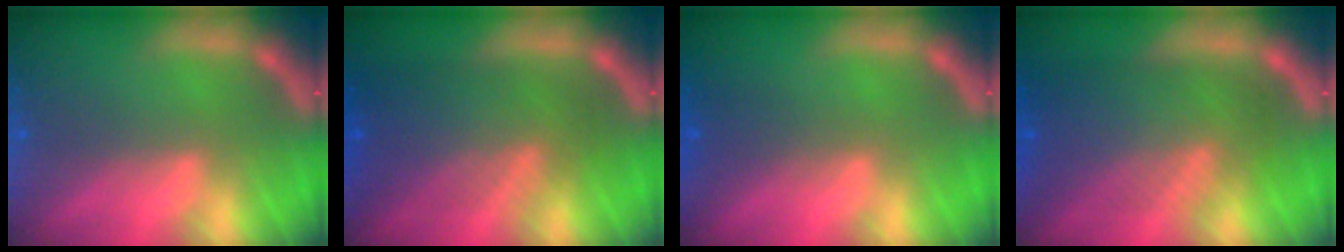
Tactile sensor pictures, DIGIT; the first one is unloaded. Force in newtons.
{"total": 8.1}
{"total": 1.9}
{"total": 9.0}